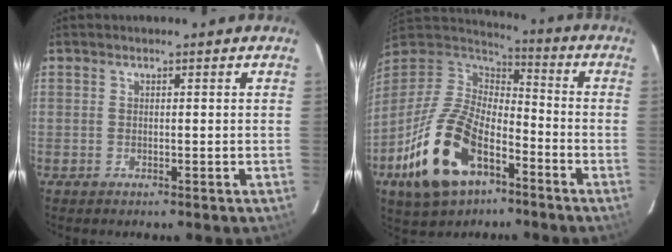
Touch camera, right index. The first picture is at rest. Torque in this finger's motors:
{"motor_torque": [1.11, -1.03, 1.05, 0.21]}